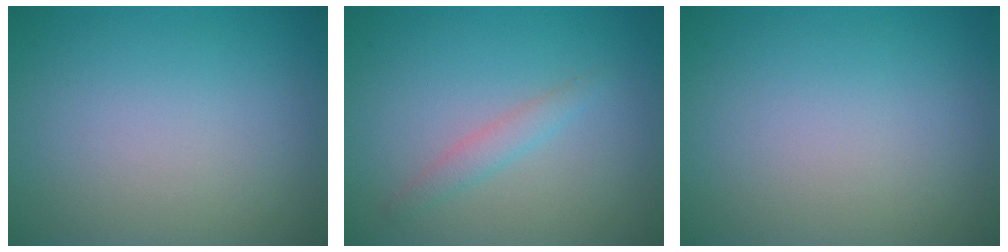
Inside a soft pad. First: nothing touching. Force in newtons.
{"total": 1.5, "press": 1.5, "slide": 0.0}
{"total": 0.0}